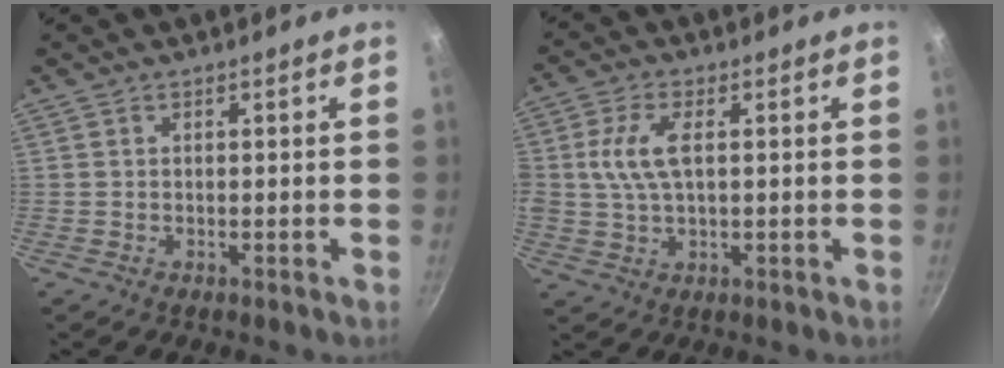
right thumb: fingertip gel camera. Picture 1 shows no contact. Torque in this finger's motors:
{"motor_torque": [-0.40, 0.77, 0.26, -0.20, 0.13]}